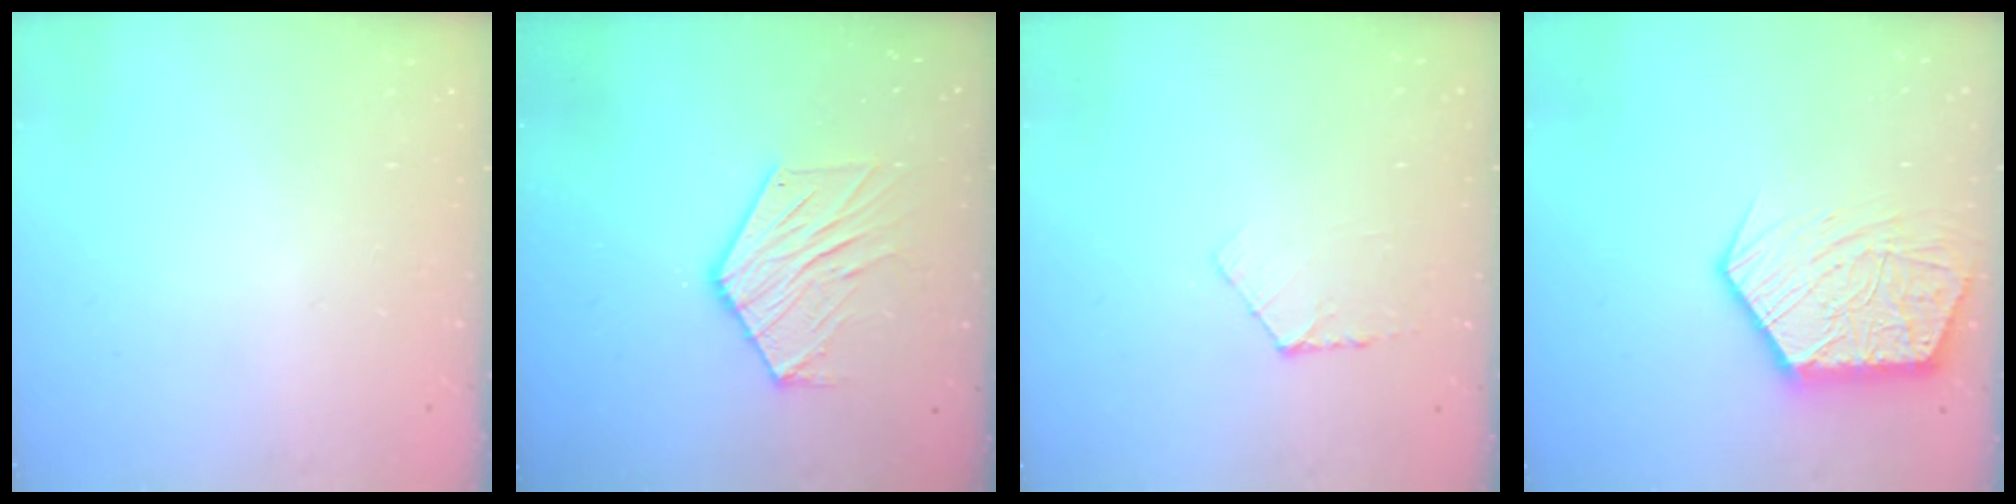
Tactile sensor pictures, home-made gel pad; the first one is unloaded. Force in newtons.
{"total": 12.2, "press": 12.2, "slide": 1.0}
{"total": 4.5, "press": 4.5, "slide": 0.5}
{"total": 14.3, "press": 14.2, "slide": 1.3}